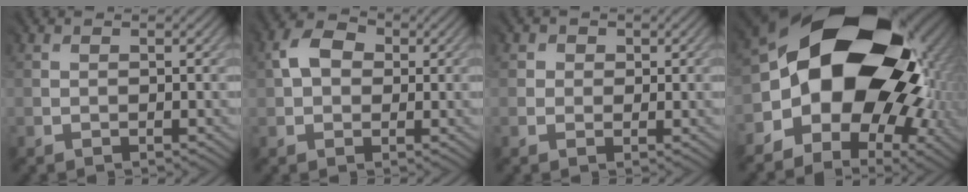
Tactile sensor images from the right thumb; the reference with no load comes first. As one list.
[{"total": 4.7, "force": [1.5, 3.5, 2.8], "torque": [-0.065, 0.013, 0.018]}, {"total": 1.4, "force": [0.6, 1.1, -0.6], "torque": [0.007, -0.001, 0.006]}, {"total": 18.5, "force": [0.5, 13.5, 12.7], "torque": [-0.196, -0.040, 0.030]}]